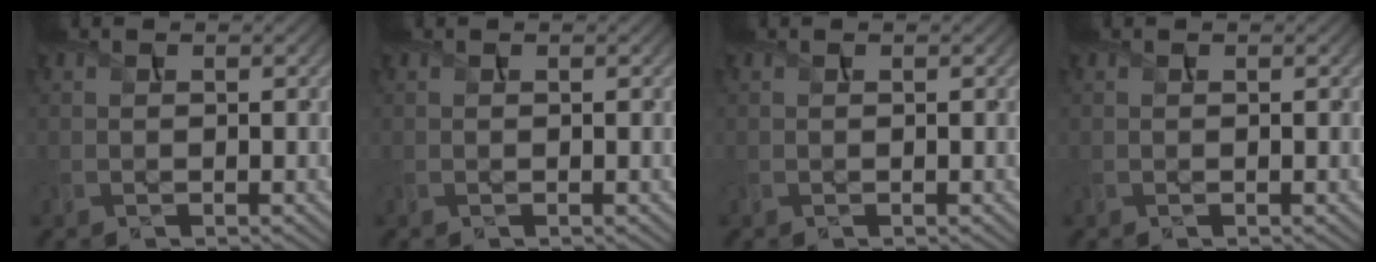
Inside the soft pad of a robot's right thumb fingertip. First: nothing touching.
{"total": 0.0}
{"total": 0.0}
{"total": 0.0}